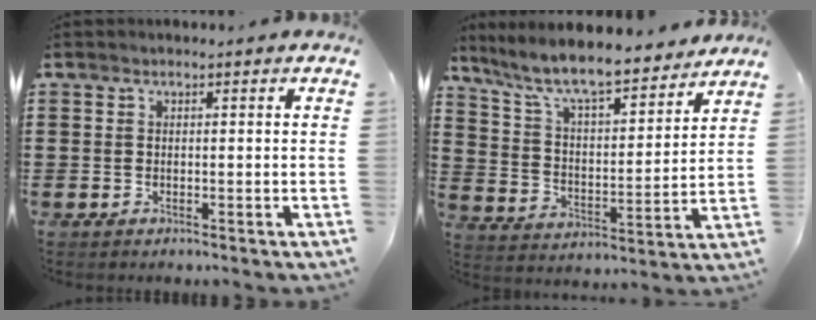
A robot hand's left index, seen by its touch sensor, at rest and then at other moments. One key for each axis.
{"total": 9.2, "fx": 8.1, "fy": 0.8, "fz": 4.2, "tx": -0.113, "ty": -0.050, "tz": 0.137}